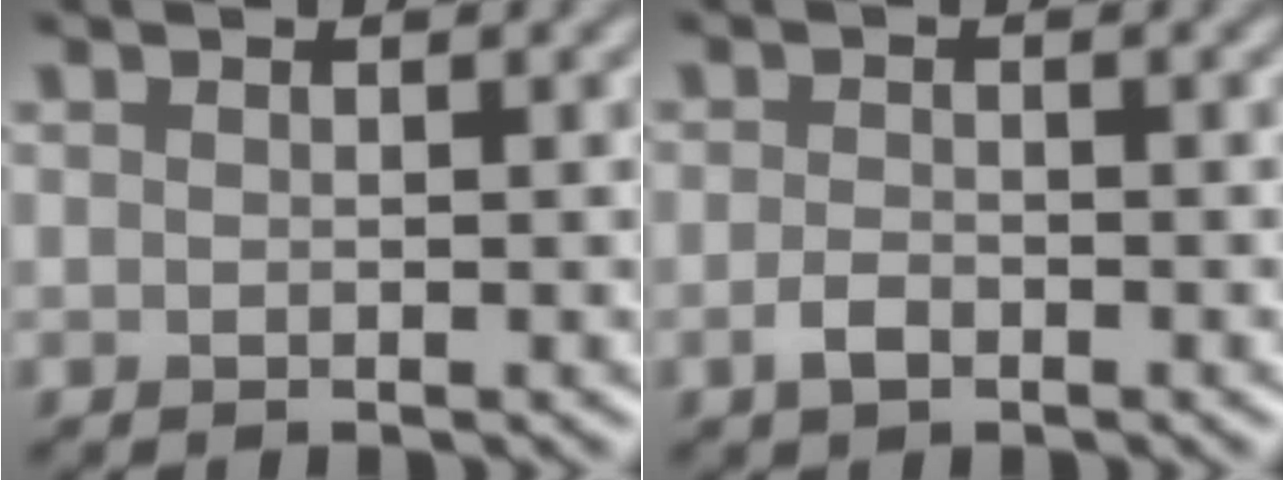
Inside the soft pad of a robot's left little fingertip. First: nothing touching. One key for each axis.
{"total": 1.5, "fx": -0.9, "fy": 0.8, "fz": 0.9, "tx": -0.020, "ty": 0.000, "tz": -0.021}